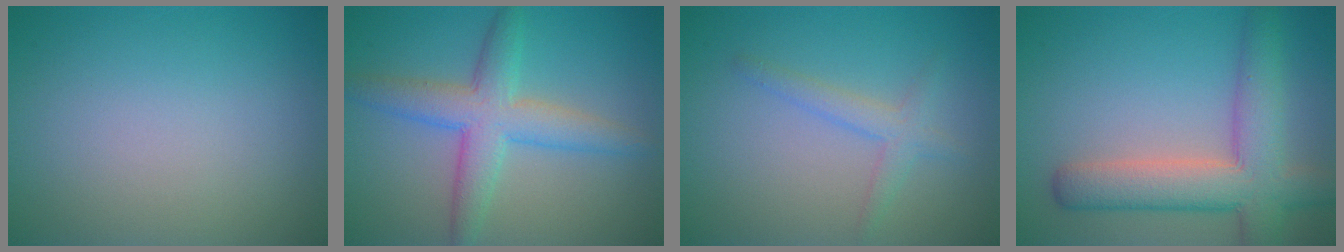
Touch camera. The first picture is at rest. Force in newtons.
{"total": 5.3, "press": 5.3, "slide": 0.0}
{"total": 2.0, "press": 2.0, "slide": 0.1}
{"total": 7.0, "press": 7.0, "slide": 0.4}